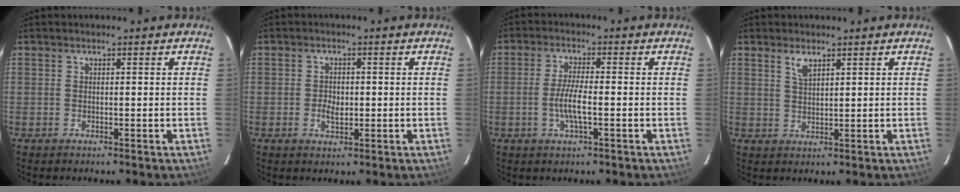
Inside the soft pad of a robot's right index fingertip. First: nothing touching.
{"total": 2.8, "force": [-0.5, 2.0, 1.9], "torque": [-0.034, -0.002, -0.007]}
{"total": 5.3, "force": [-1.3, 0.9, 5.0], "torque": [-0.097, -0.005, -0.026]}
{"total": 2.8, "force": [1.8, 0.9, 1.9], "torque": [-0.036, 0.001, 0.036]}